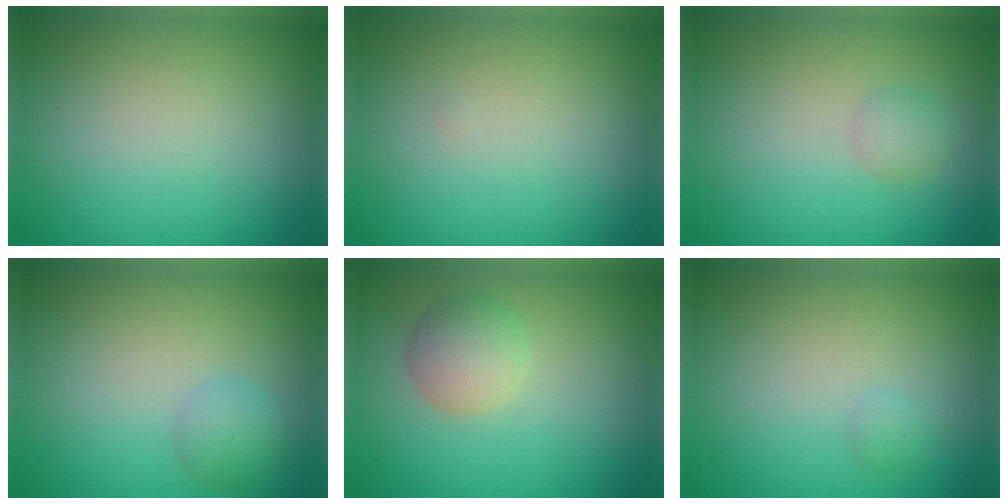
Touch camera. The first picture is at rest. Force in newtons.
{"total": 0.0}
{"total": 1.3, "press": 1.3, "slide": 0.0}
{"total": 1.9, "press": 1.9, "slide": 0.1}
{"total": 2.7, "press": 2.7, "slide": 0.2}
{"total": 0.6, "press": 0.6, "slide": 0.1}